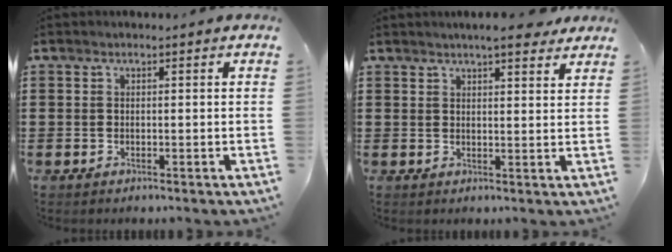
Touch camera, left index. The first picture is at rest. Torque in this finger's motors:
{"motor_torque": [0.48, -0.60, 0.41, 0.11]}